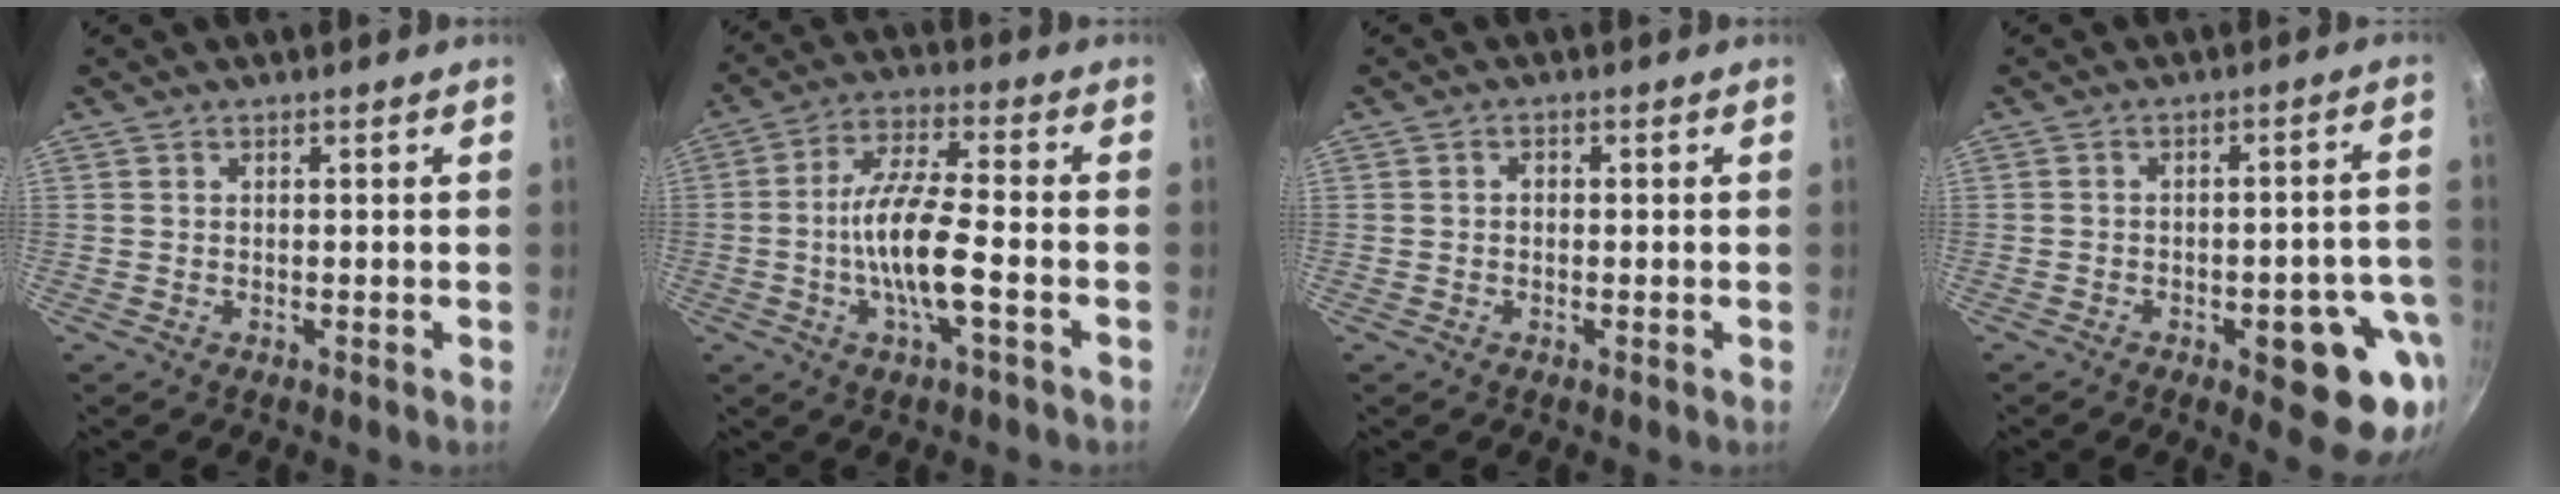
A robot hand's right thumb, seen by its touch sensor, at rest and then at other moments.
{"total": 11.3, "force": [-2.9, 2.9, 10.5], "torque": [-0.200, 0.028, -0.063]}
{"total": 1.3, "force": [0.0, 1.1, 0.8], "torque": [-0.012, 0.005, -0.003]}
{"total": 13.3, "force": [-5.2, 5.2, 11.1], "torque": [-0.088, 0.026, -0.063]}